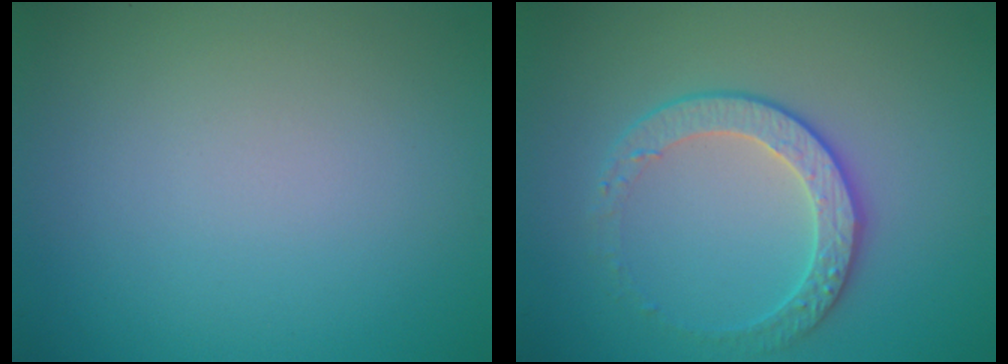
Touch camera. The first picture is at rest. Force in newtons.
{"total": 2.8, "press": 2.4, "slide": 1.4}